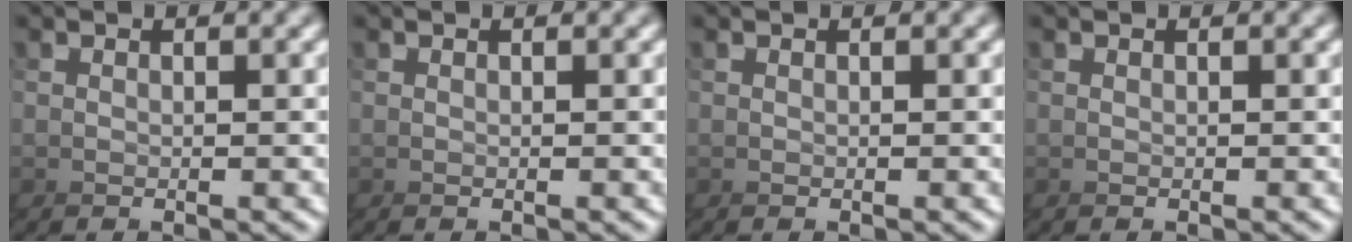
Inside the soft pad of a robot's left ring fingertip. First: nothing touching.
{"total": 0.0}
{"total": 0.0}
{"total": 0.0}